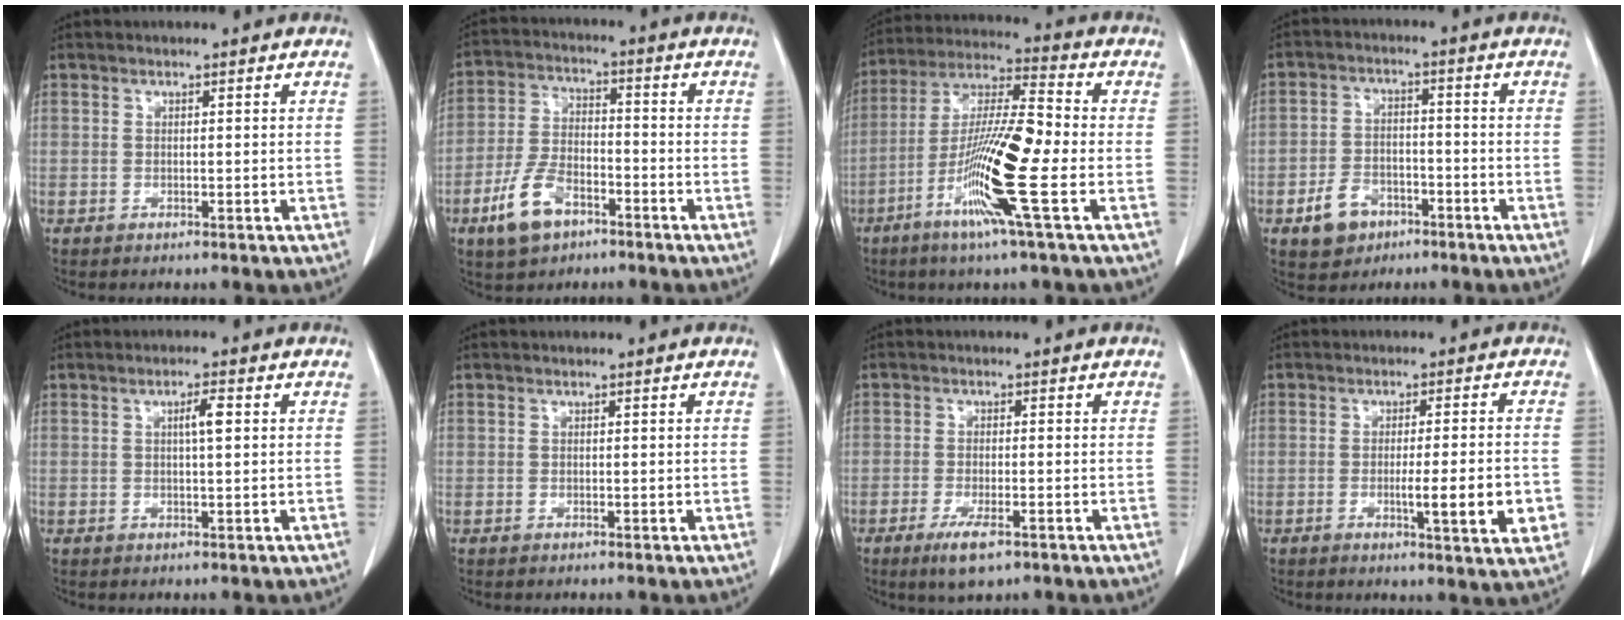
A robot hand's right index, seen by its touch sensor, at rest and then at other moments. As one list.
[{"total": 9.0, "force": [-5.1, 4.5, 5.9], "torque": [-0.134, 0.004, -0.093]}, {"total": 15.4, "force": [-5.0, -0.4, 14.5], "torque": [-0.283, -0.016, -0.103]}, {"total": 6.5, "force": [-3.6, 4.7, 2.8], "torque": [-0.057, 0.011, -0.052]}, {"total": 2.6, "force": [0.6, 0.2, 2.5], "torque": [-0.044, 0.003, 0.010]}, {"total": 0.0}, {"total": 4.7, "force": [-2.7, 1.1, 3.6], "torque": [-0.070, -0.009, -0.041]}, {"total": 8.6, "force": [-2.1, 0.5, 8.3], "torque": [-0.107, -0.012, -0.028]}]